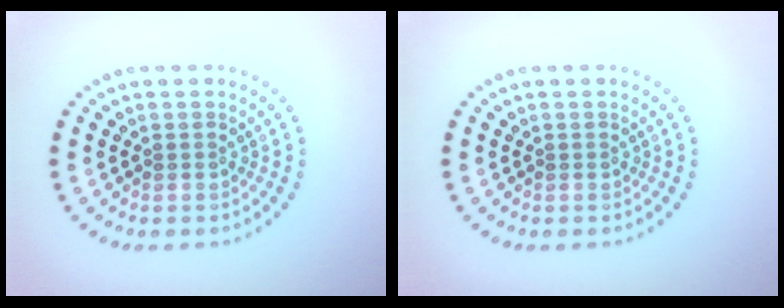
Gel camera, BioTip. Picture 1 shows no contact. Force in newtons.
{"total": 0.0}